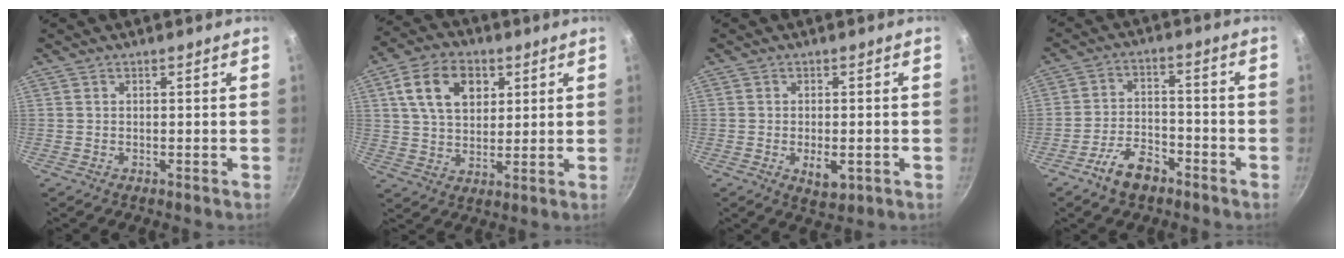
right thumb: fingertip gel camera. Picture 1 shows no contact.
{"total": 12.1, "force": [4.2, 8.2, 7.9], "torque": [-0.117, 0.000, 0.069]}
{"total": 4.7, "force": [-1.3, 2.3, 3.9], "torque": [-0.052, -0.001, -0.011]}
{"total": 7.9, "force": [-5.2, 3.9, 4.5], "torque": [-0.068, 0.042, -0.094]}